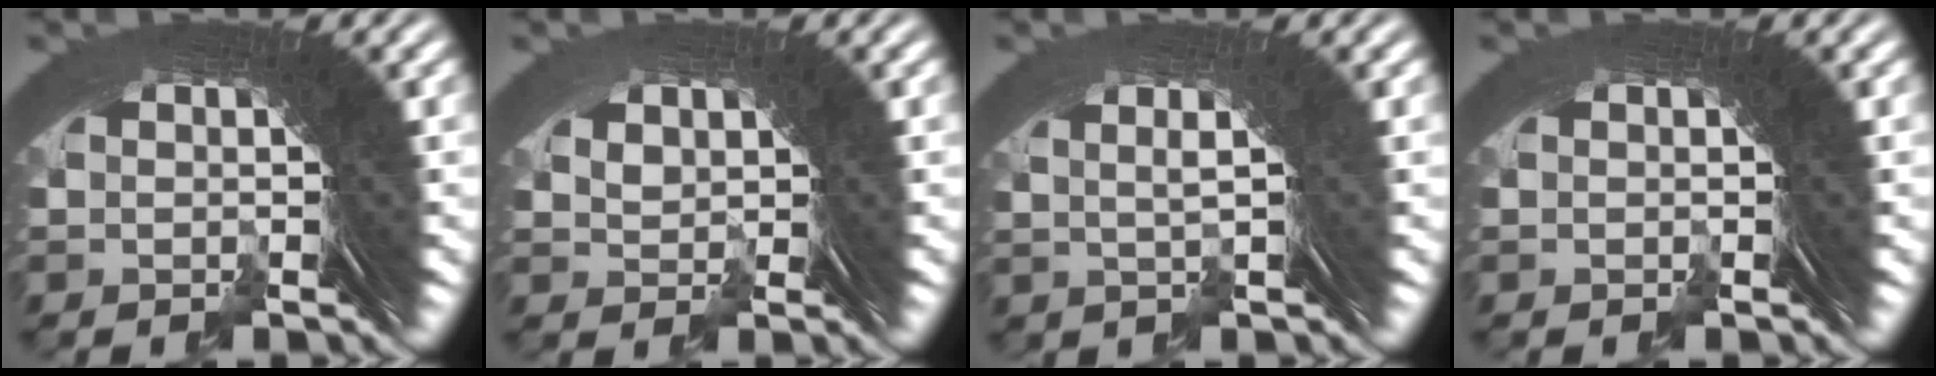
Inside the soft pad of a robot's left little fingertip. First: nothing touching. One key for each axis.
{"total": 0.9, "fx": 0.5, "fy": 0.3, "fz": 0.7, "tx": -0.011, "ty": -0.005, "tz": 0.023}
{"total": 3.5, "fx": 1.7, "fy": 0.0, "fz": 3.1, "tx": -0.033, "ty": 0.012, "tz": 0.025}
{"total": 0.0}